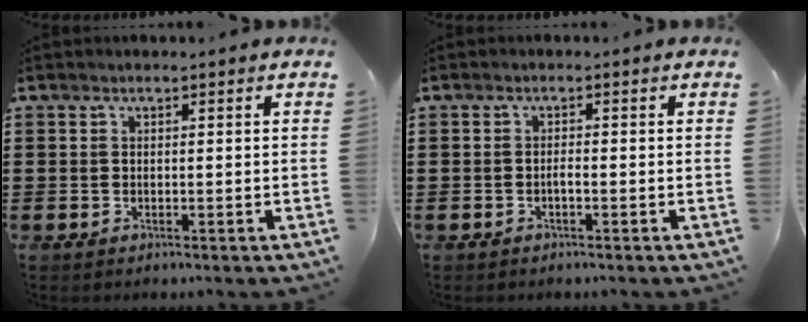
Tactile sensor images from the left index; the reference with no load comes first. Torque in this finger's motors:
{"motor_torque": [0.04, 0.07, 0.01, 0.01]}